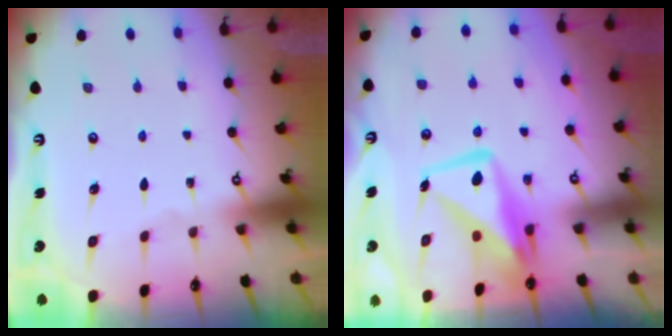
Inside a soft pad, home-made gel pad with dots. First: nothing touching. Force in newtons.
{"total": 11.4, "press": 11.4, "slide": 0.8}